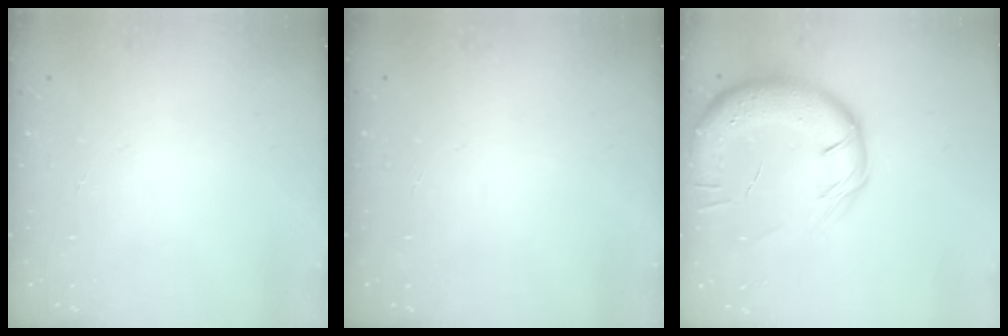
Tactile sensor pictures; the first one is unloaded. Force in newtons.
{"total": 0.0}
{"total": 15.4, "press": 14.9, "slide": 4.0}